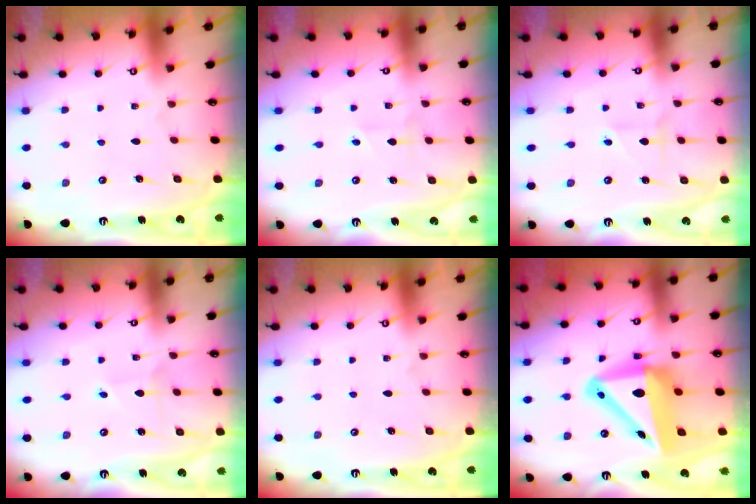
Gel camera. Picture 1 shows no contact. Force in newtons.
{"total": 1.6, "press": 1.3, "slide": 0.9}
{"total": 2.0, "press": 1.9, "slide": 0.5}
{"total": 2.7, "press": 2.7, "slide": 0.3}
{"total": 0.0}
{"total": 15.2, "press": 14.9, "slide": 3.2}